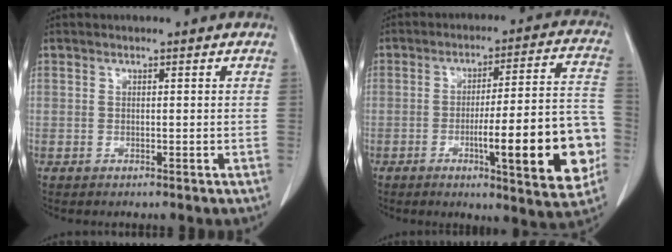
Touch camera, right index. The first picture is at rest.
{"total": 18.1, "force": [-4.7, 2.4, 17.3], "torque": [-0.194, 0.016, -0.056]}